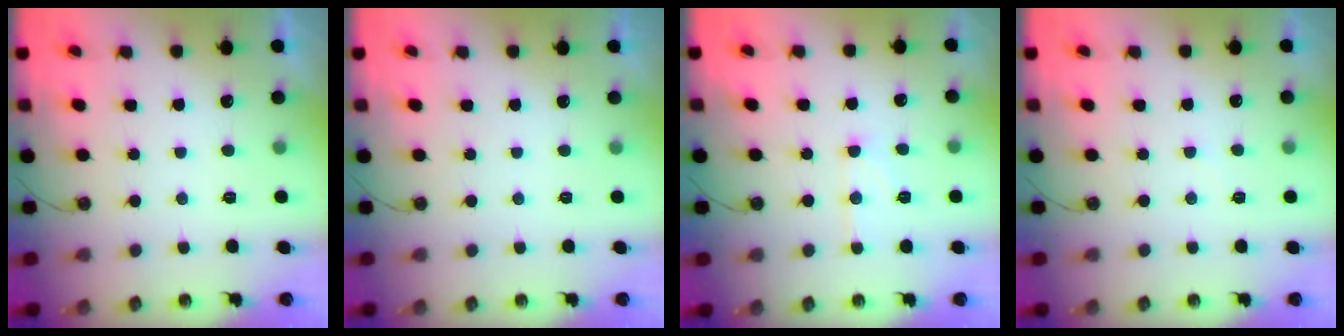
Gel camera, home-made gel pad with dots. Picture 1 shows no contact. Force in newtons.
{"total": 0.0}
{"total": 8.0, "press": 8.0, "slide": 0.7}
{"total": 2.3, "press": 2.3, "slide": 0.4}